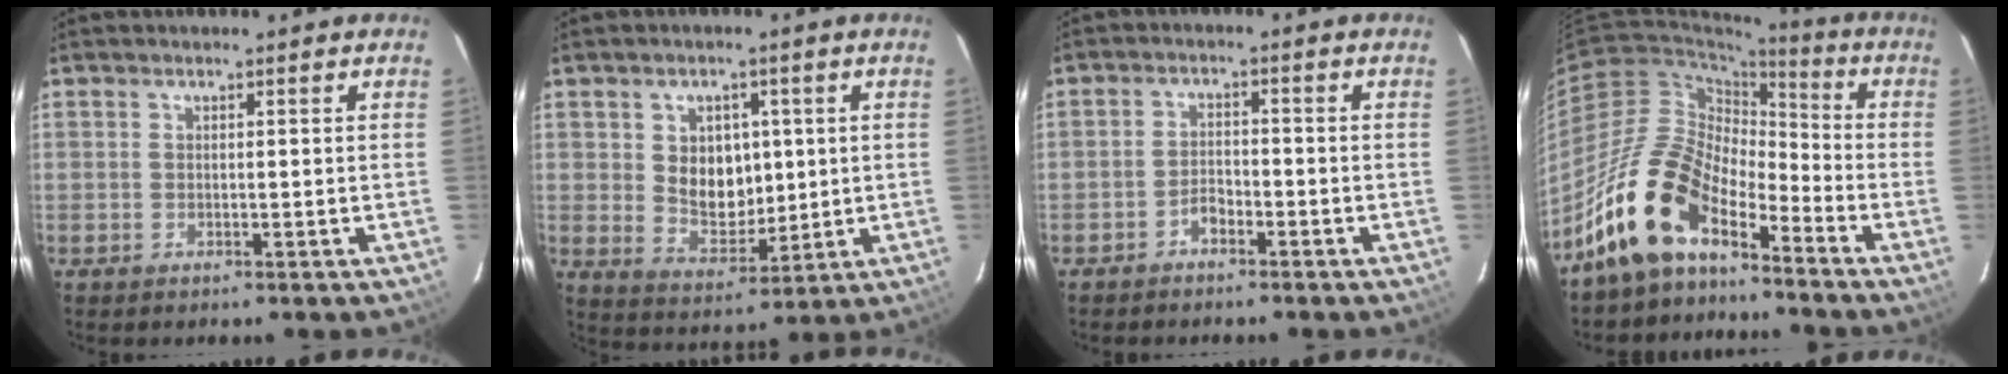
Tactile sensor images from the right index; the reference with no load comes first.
{"total": 8.5, "force": [1.4, 6.6, 5.2], "torque": [-0.091, 0.001, 0.041]}
{"total": 2.6, "force": [-2.2, 1.1, 0.9], "torque": [-0.025, 0.008, -0.036]}
{"total": 14.4, "force": [-10.7, 6.0, 7.7], "torque": [-0.138, 0.018, -0.214]}